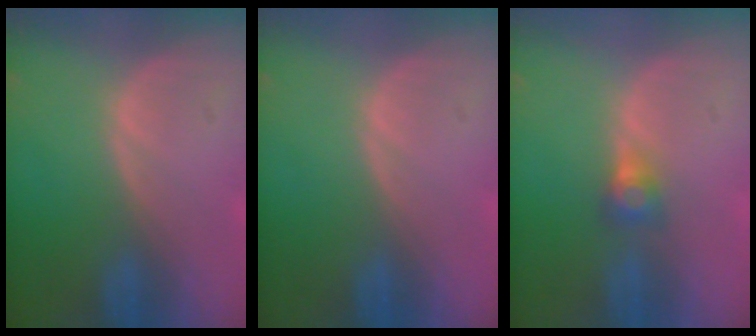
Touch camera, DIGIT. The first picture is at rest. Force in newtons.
{"total": 0.0}
{"total": 2.7, "press": 2.5, "slide": 1.0}